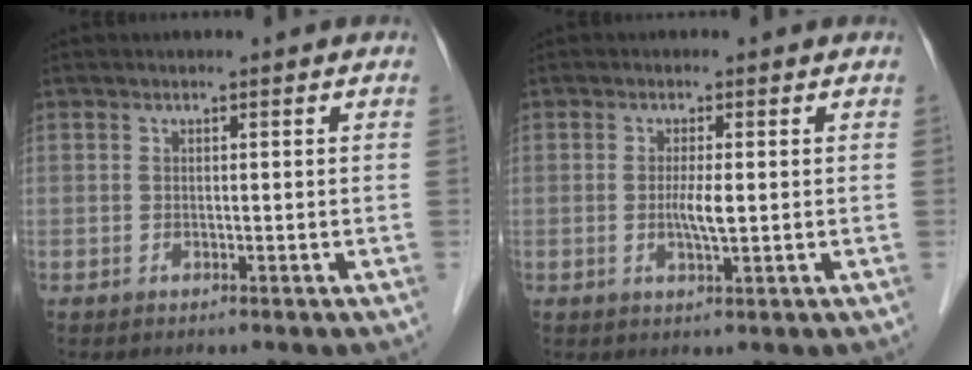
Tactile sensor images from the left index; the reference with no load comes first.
{"total": 2.7, "force": [-0.1, 0.2, 2.7], "torque": [-0.055, -0.004, -0.001]}